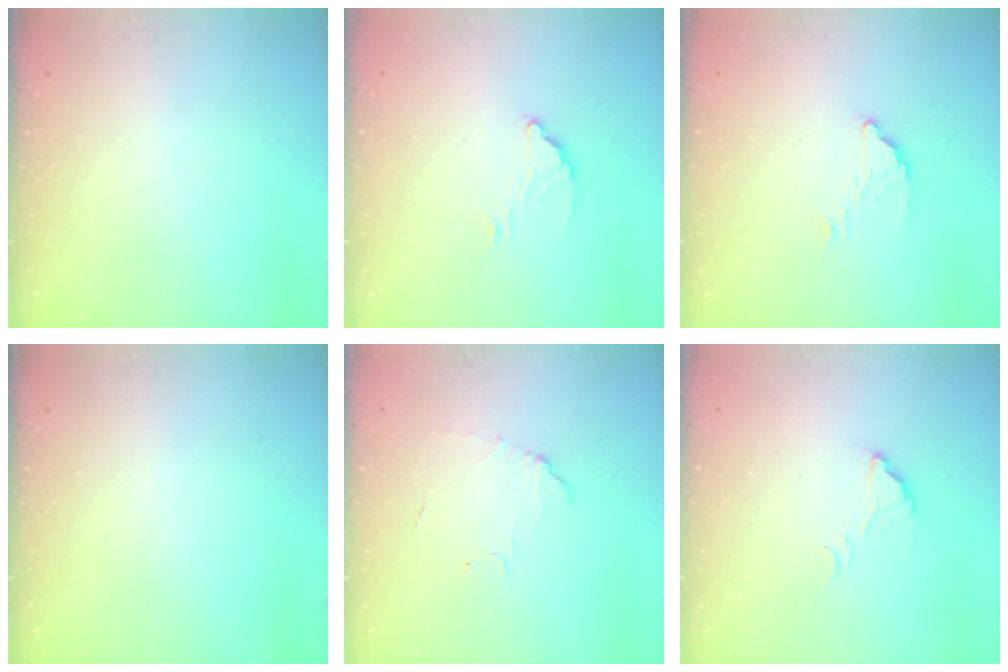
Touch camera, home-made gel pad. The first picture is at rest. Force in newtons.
{"total": 2.9, "press": 2.9, "slide": 0.1}
{"total": 2.9, "press": 2.9, "slide": 0.1}
{"total": 0.0}
{"total": 5.5, "press": 5.5, "slide": 0.4}
{"total": 5.0, "press": 4.9, "slide": 0.3}